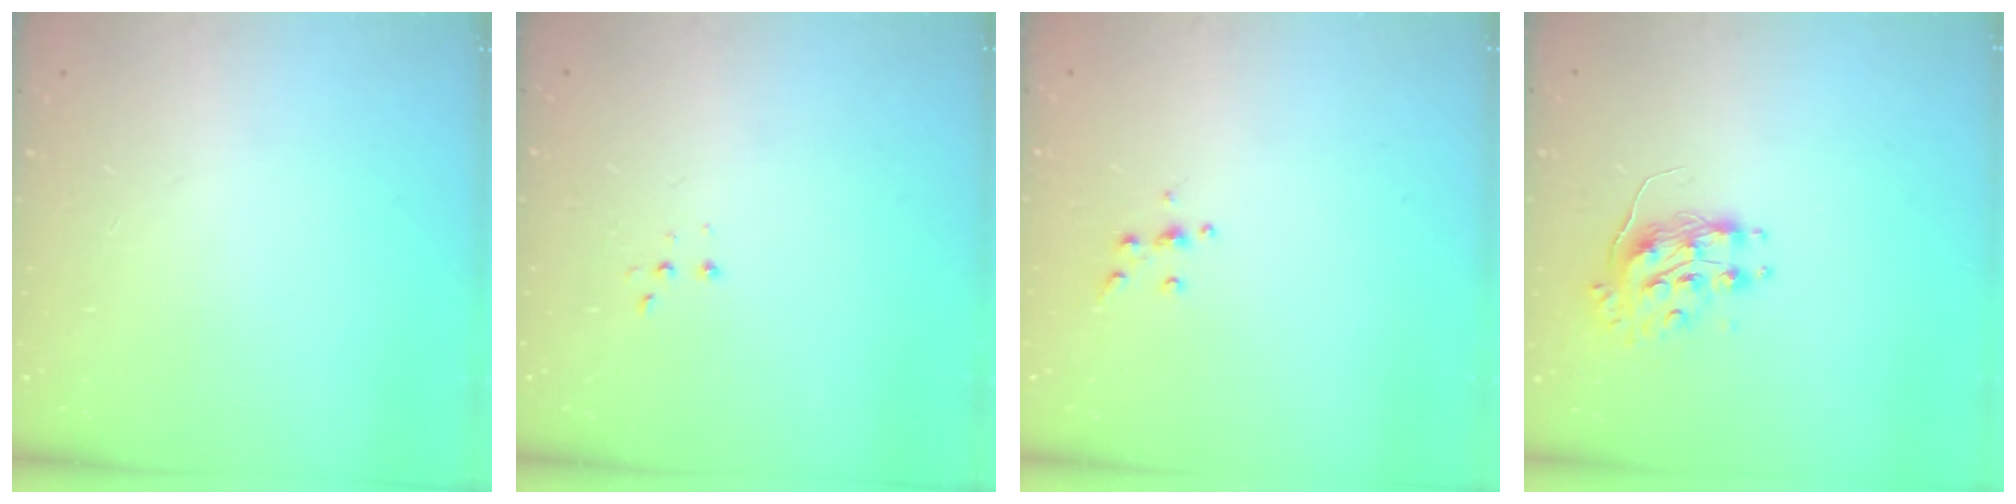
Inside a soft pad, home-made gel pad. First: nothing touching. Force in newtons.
{"total": 2.7, "press": 2.7, "slide": 0.5}
{"total": 4.8, "press": 4.8, "slide": 0.6}
{"total": 8.6, "press": 8.6, "slide": 0.3}